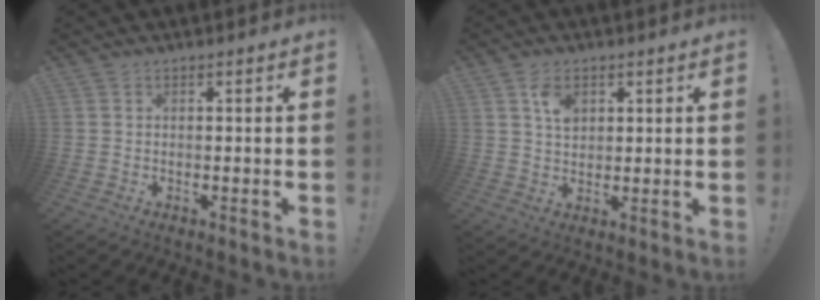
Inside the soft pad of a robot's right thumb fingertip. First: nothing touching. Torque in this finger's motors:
{"motor_torque": [-0.04, -0.08, 0.50, 0.28, -0.01]}